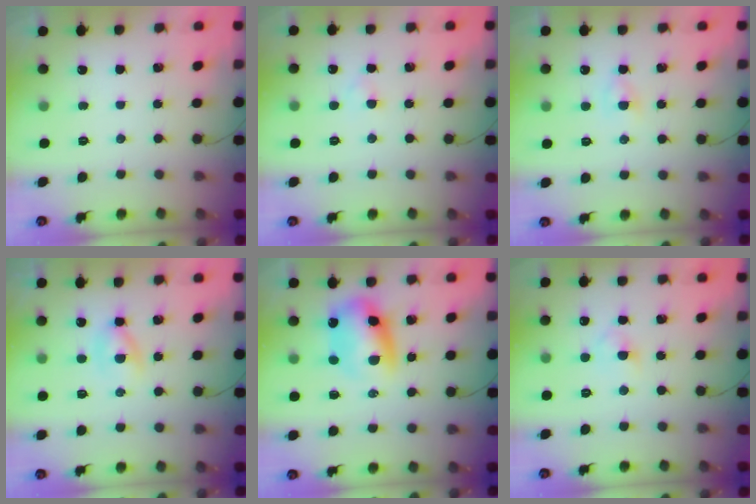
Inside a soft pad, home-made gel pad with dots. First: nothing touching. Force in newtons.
{"total": 1.6, "press": 1.4, "slide": 0.9}
{"total": 1.9, "press": 1.8, "slide": 0.6}
{"total": 2.7, "press": 2.5, "slide": 1.1}
{"total": 8.8, "press": 8.5, "slide": 2.5}
{"total": 3.0, "press": 2.7, "slide": 1.2}